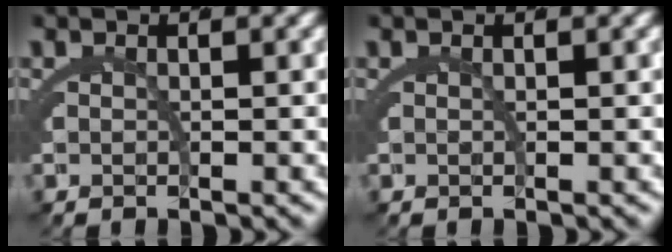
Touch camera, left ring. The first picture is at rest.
{"total": 0.0}